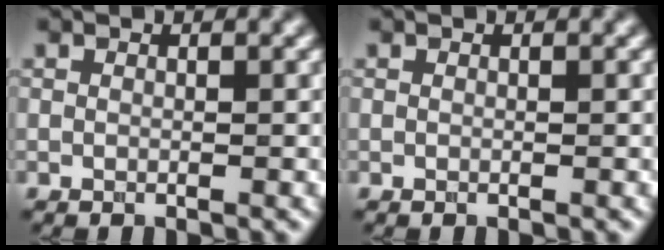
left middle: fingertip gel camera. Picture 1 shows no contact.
{"total": 0.0}